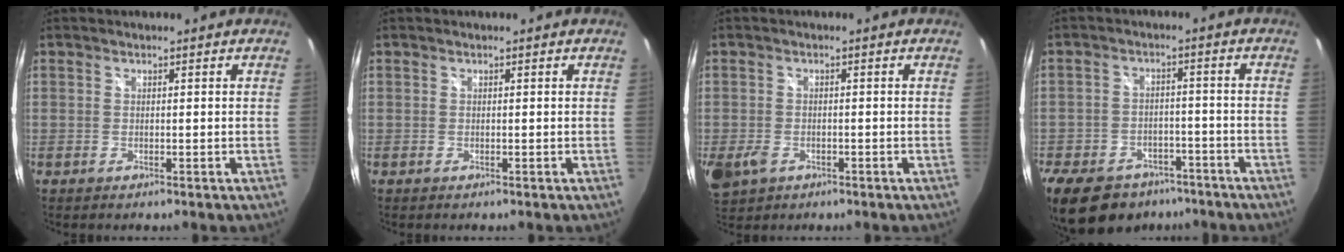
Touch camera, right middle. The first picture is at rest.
{"total": 0.0}
{"total": 6.5, "force": [-2.9, 4.4, 3.8], "torque": [-0.094, -0.017, -0.049]}
{"total": 17.5, "force": [-12.3, 10.0, 7.4], "torque": [-0.190, -0.003, -0.175]}